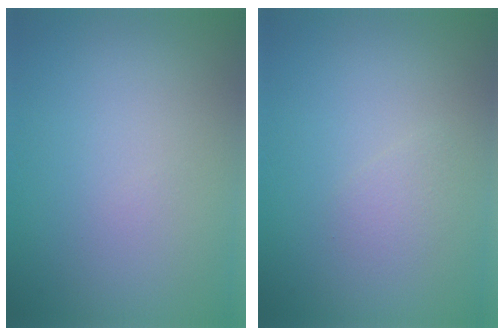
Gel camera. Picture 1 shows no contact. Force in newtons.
{"total": 0.9, "press": 0.9, "slide": 0.0}